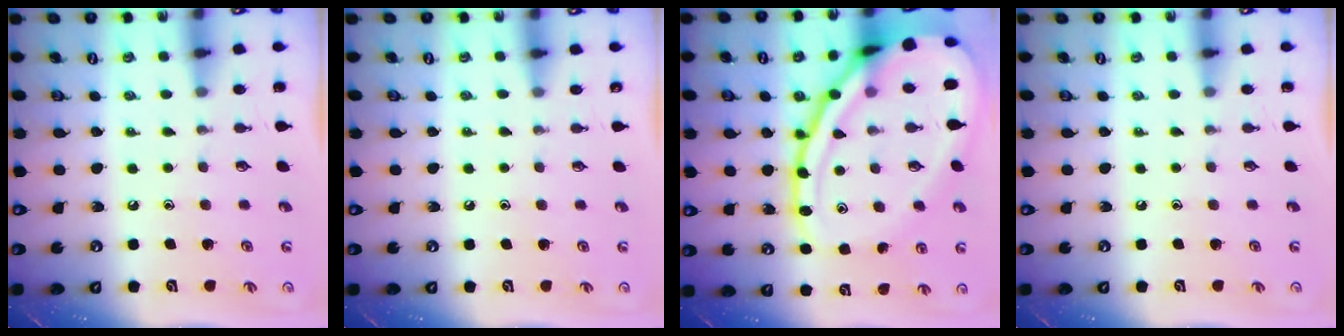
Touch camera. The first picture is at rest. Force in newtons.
{"total": 3.9, "press": 3.9, "slide": 0.5}
{"total": 25.0, "press": 24.9, "slide": 2.2}
{"total": 0.0}